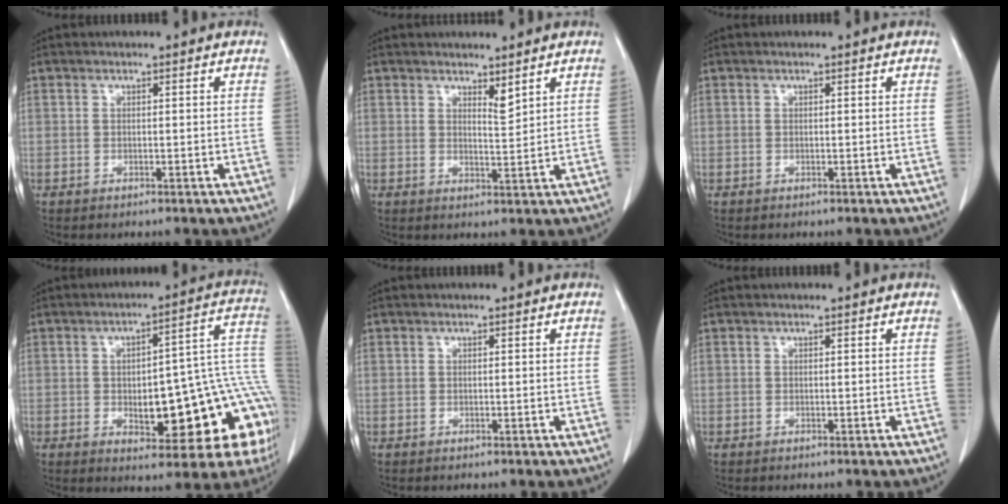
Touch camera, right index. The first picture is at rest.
{"total": 2.2, "force": [1.8, 0.3, 1.4], "torque": [-0.028, -0.012, 0.036]}
{"total": 0.0}
{"total": 20.1, "force": [-4.7, 6.0, 18.6], "torque": [-0.151, 0.042, -0.043]}
{"total": 0.0}
{"total": 0.0}